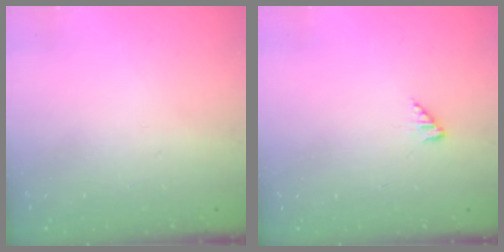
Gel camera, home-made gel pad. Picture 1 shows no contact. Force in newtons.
{"total": 2.7, "press": 2.7, "slide": 0.4}